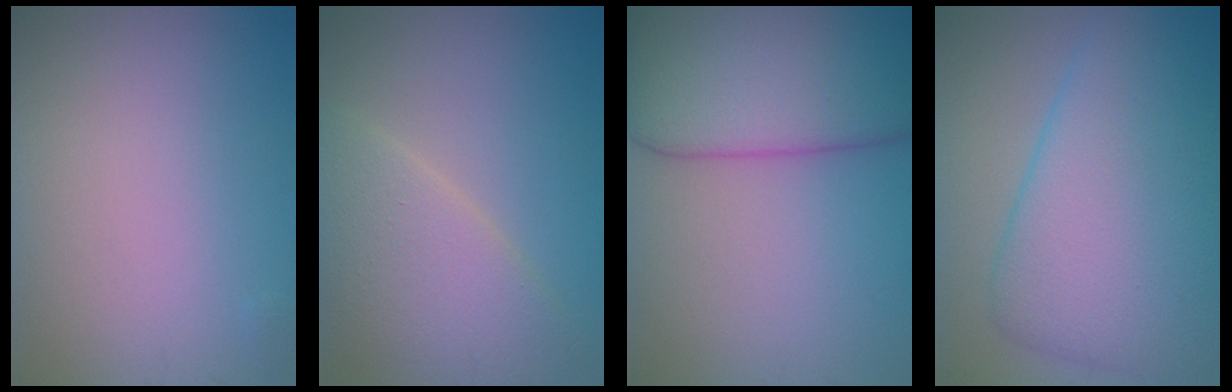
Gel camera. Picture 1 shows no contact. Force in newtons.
{"total": 5.4, "press": 5.4, "slide": 0.2}
{"total": 11.6, "press": 11.6, "slide": 0.6}
{"total": 11.0, "press": 11.0, "slide": 0.2}